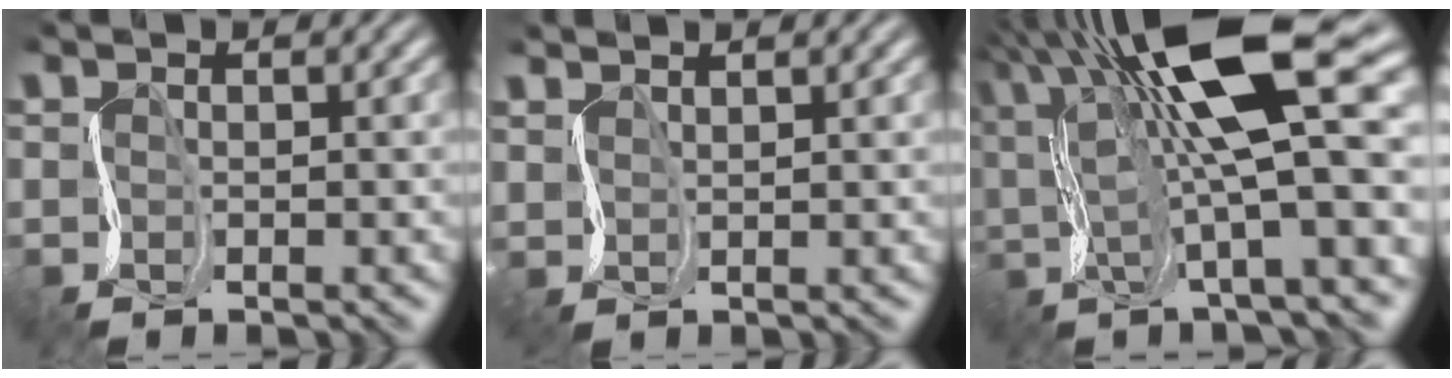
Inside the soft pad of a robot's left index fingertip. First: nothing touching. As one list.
[{"total": 2.2, "force": [2.0, -0.6, -0.6], "torque": [-0.002, -0.002, 0.033]}, {"total": 14.5, "force": [5.2, 3.0, 13.2], "torque": [-0.230, 0.012, 0.093]}]